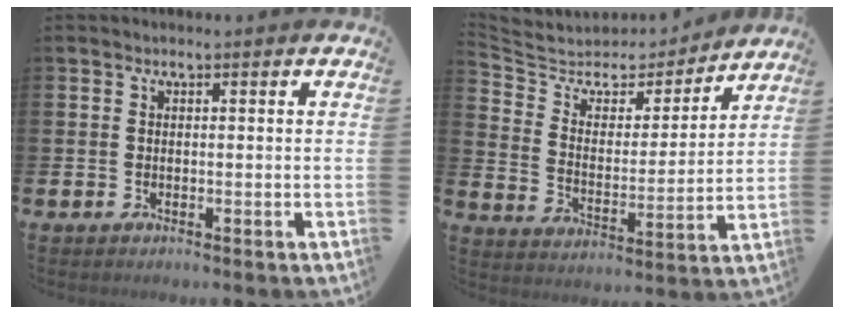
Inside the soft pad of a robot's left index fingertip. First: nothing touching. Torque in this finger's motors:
{"motor_torque": [0.96, -1.18, 0.19, -0.01]}